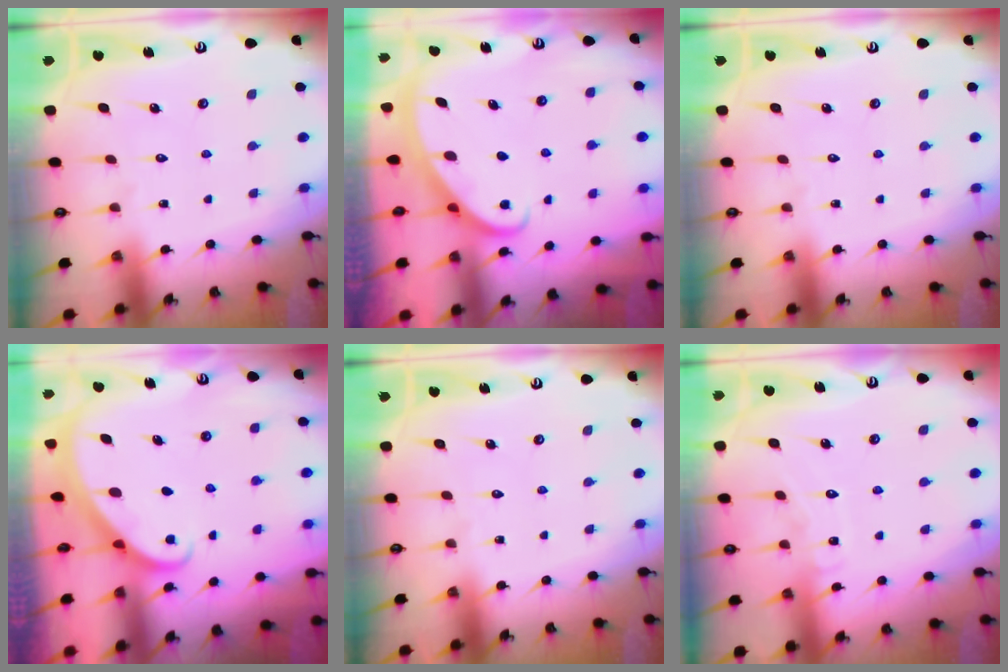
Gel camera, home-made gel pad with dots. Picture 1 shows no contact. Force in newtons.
{"total": 2.9, "press": 2.9, "slide": 0.1}
{"total": 0.0}
{"total": 1.9, "press": 1.9, "slide": 0.1}
{"total": 0.0}
{"total": 6.3, "press": 6.3, "slide": 0.6}